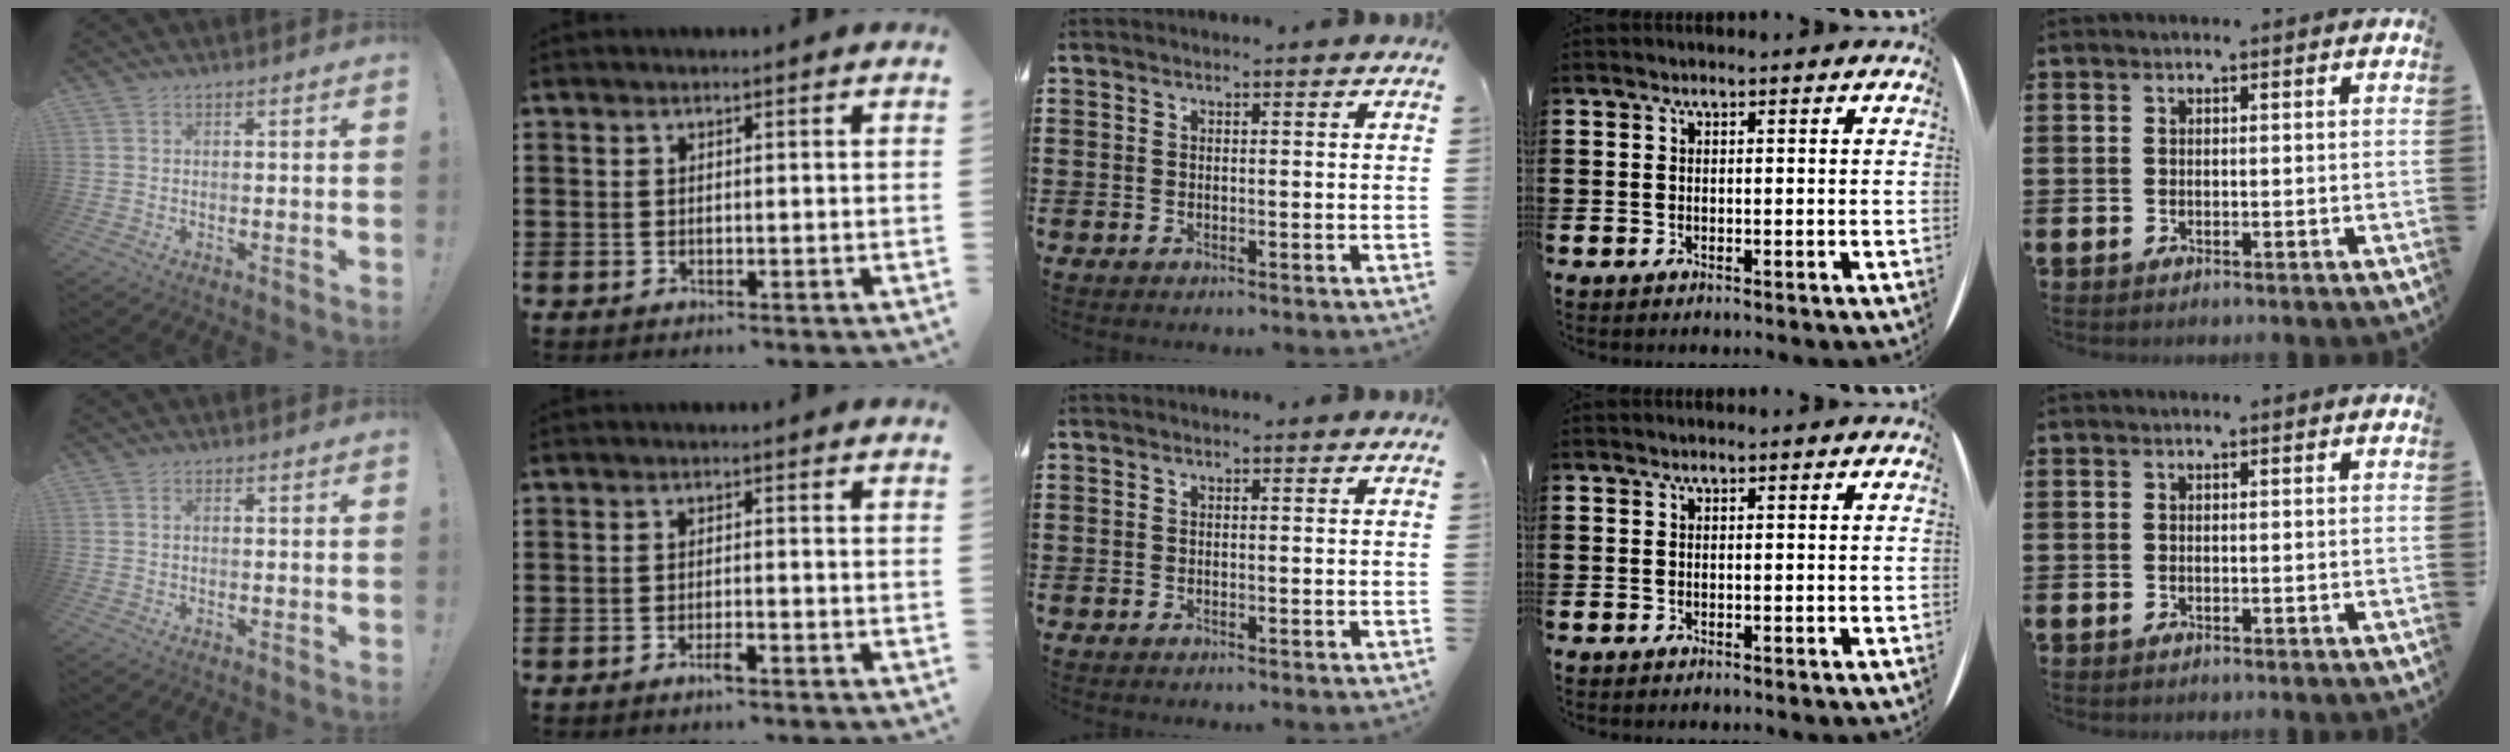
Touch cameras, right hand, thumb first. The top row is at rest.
{"thumb": {"total": 0.5, "force": [0.0, 0.4, 0.4], "torque": [-0.013, 0.005, 0.000]}, "index": {"total": 2.0, "force": [-1.3, 0.4, 1.5], "torque": [-0.026, -0.001, -0.022]}}